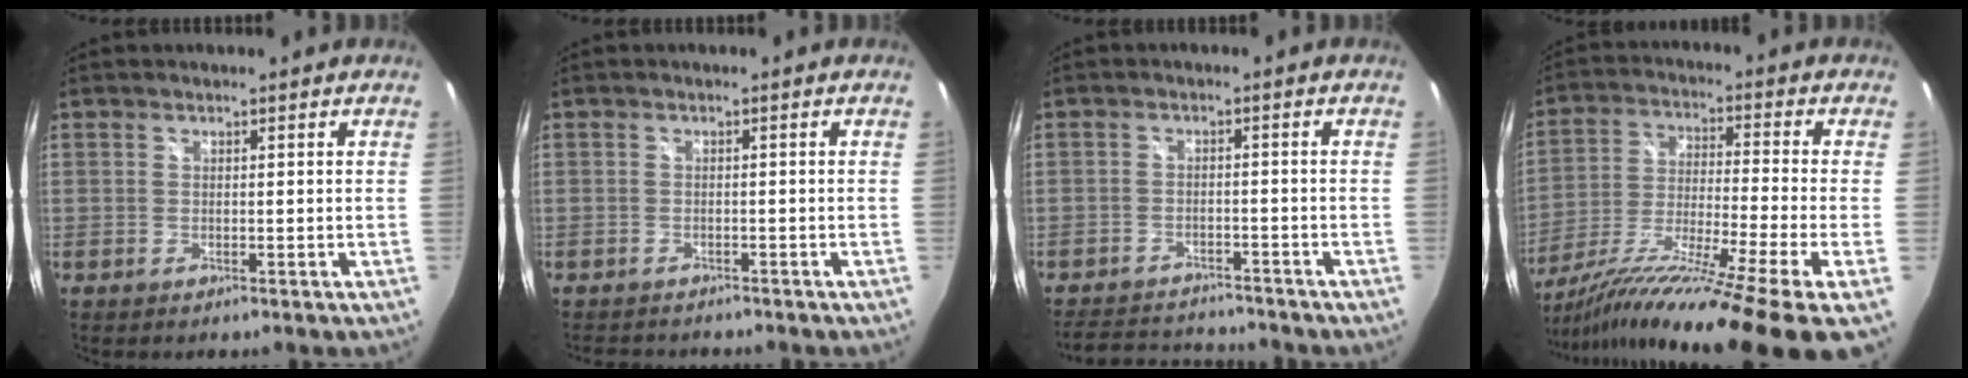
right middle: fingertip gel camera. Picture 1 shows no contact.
{"total": 3.6, "force": [-3.3, 1.1, 0.9], "torque": [-0.021, -0.006, -0.050]}
{"total": 9.6, "force": [-9.0, 2.3, 2.5], "torque": [-0.068, 0.011, -0.134]}
{"total": 22.9, "force": [-16.4, -1.3, 15.9], "torque": [-0.261, -0.077, -0.274]}